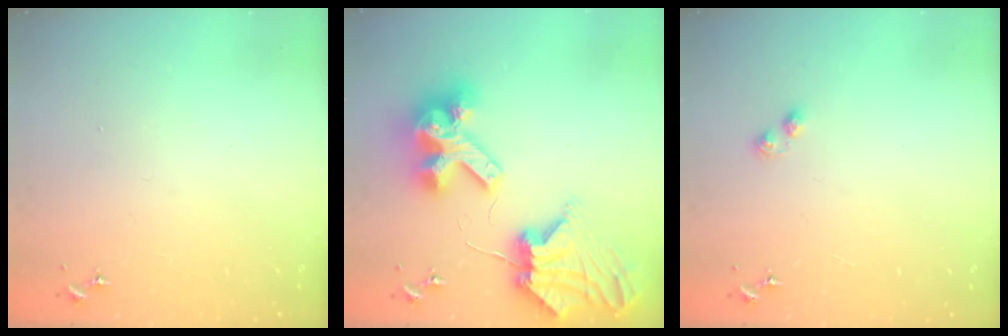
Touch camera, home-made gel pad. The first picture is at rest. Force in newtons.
{"total": 22.1, "press": 21.9, "slide": 2.9}
{"total": 3.4, "press": 3.3, "slide": 0.5}